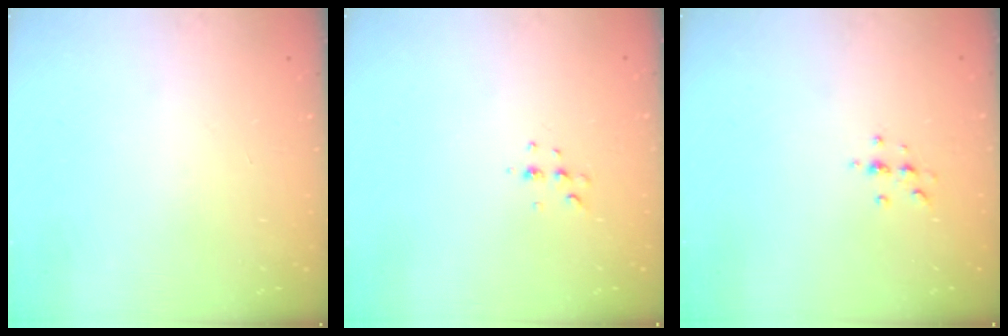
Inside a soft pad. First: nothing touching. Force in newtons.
{"total": 4.4, "press": 4.0, "slide": 1.8}
{"total": 3.3, "press": 3.2, "slide": 0.4}